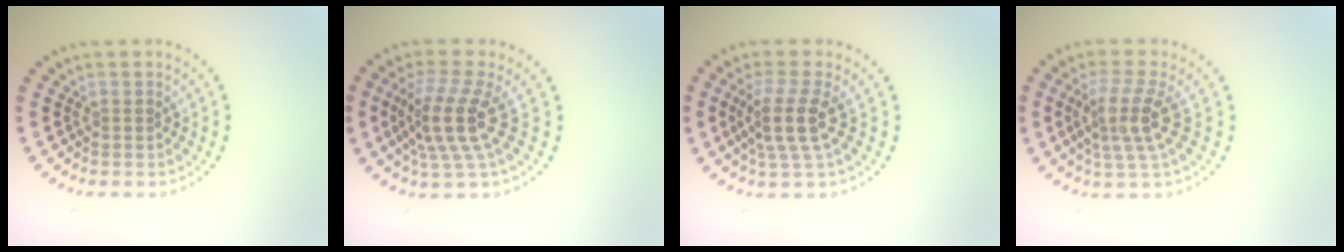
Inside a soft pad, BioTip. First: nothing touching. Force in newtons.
{"total": 4.3, "press": 3.3, "slide": 2.8}
{"total": 3.4, "press": 2.8, "slide": 2.1}
{"total": 3.6, "press": 2.9, "slide": 2.2}